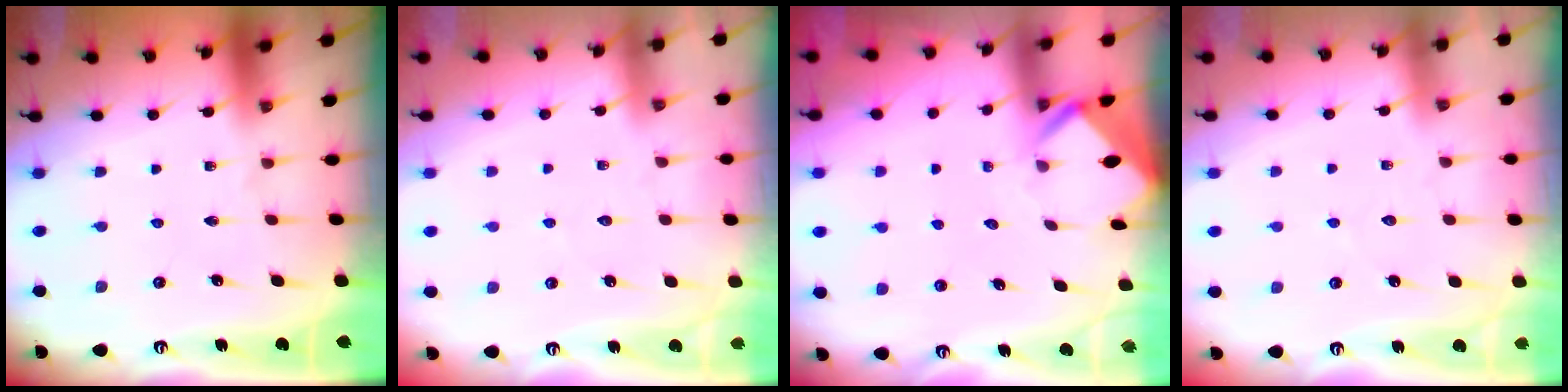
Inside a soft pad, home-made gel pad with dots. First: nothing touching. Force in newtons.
{"total": 2.5, "press": 2.5, "slide": 0.3}
{"total": 2.6, "press": 2.6, "slide": 0.1}
{"total": 3.0, "press": 2.9, "slide": 0.3}